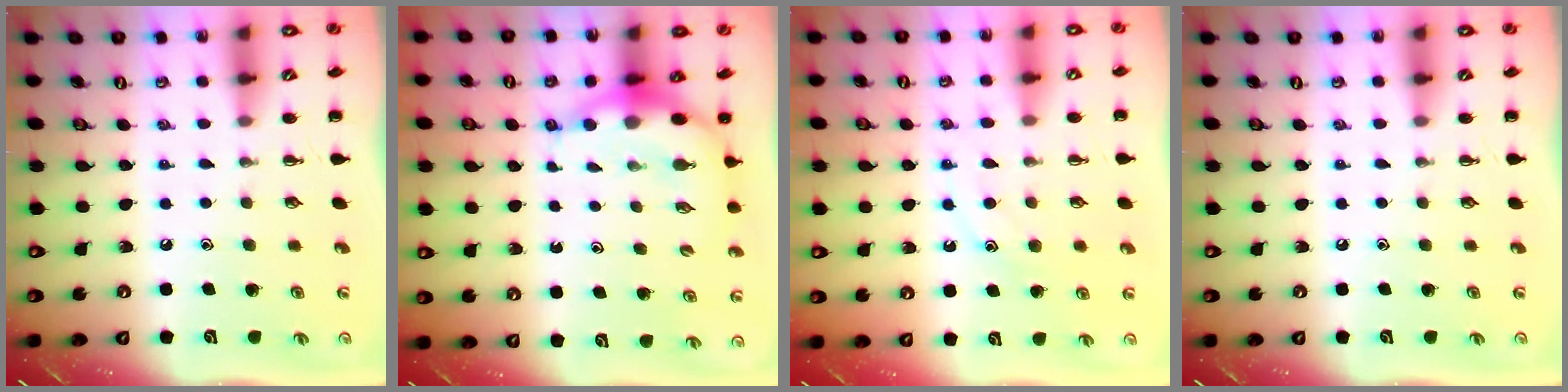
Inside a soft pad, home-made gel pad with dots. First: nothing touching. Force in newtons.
{"total": 6.7, "press": 6.6, "slide": 1.6}
{"total": 10.6, "press": 10.5, "slide": 0.7}
{"total": 0.0}